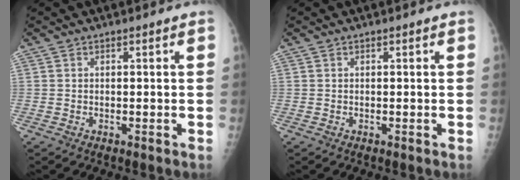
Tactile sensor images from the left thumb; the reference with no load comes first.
{"total": 0.0}